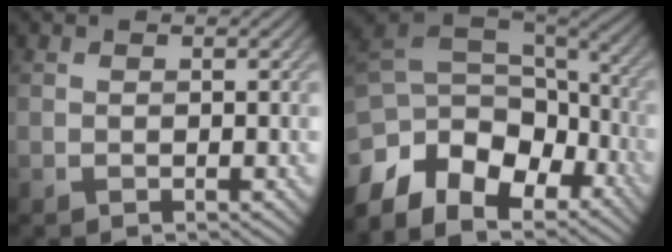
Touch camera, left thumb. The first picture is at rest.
{"total": 14.2, "force": [-7.4, 8.8, 8.4], "torque": [-0.232, -0.022, -0.116]}